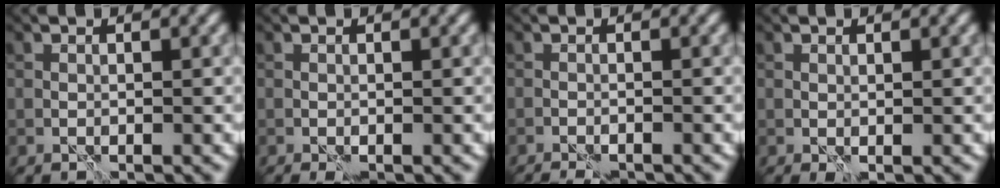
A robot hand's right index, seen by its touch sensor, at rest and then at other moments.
{"total": 0.8, "force": [-0.5, 0.2, 0.6], "torque": [-0.013, -0.004, -0.007]}
{"total": 2.7, "force": [-2.4, 0.4, 1.2], "torque": [-0.029, -0.005, -0.038]}
{"total": 0.7, "force": [-0.1, 0.3, 0.6], "torque": [-0.011, -0.002, -0.001]}